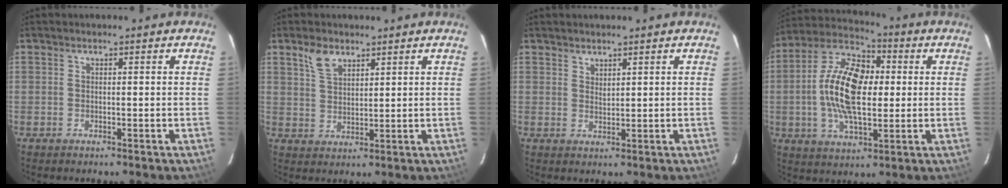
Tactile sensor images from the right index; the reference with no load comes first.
{"total": 4.9, "force": [3.3, 2.6, 2.6], "torque": [-0.049, 0.007, 0.066]}
{"total": 1.7, "force": [1.5, 0.5, 0.3], "torque": [-0.001, 0.001, 0.028]}
{"total": 16.3, "force": [0.5, 8.2, 14.2], "torque": [-0.275, 0.015, -0.003]}